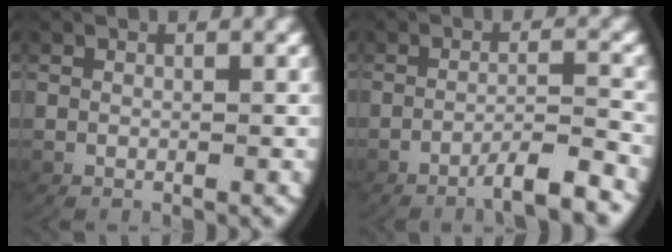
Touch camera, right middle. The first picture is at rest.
{"total": 3.8, "force": [-2.9, 0.1, 2.3], "torque": [-0.038, 0.002, -0.049]}